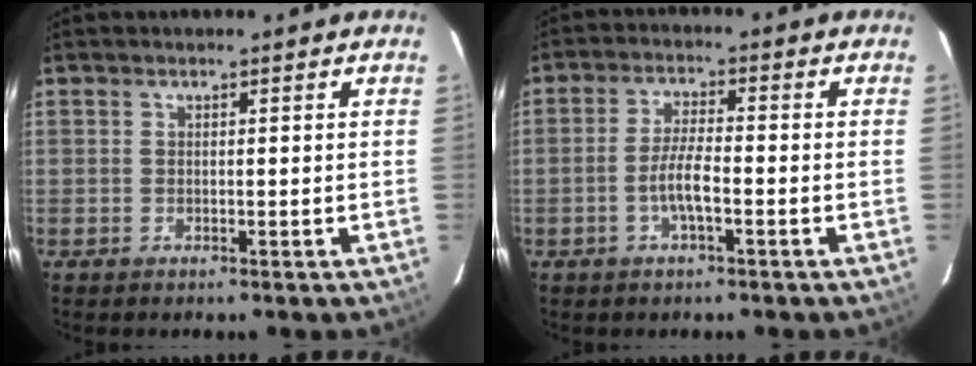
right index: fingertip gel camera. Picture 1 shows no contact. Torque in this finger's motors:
{"motor_torque": [0.75, -0.26, 0.33, 0.07]}